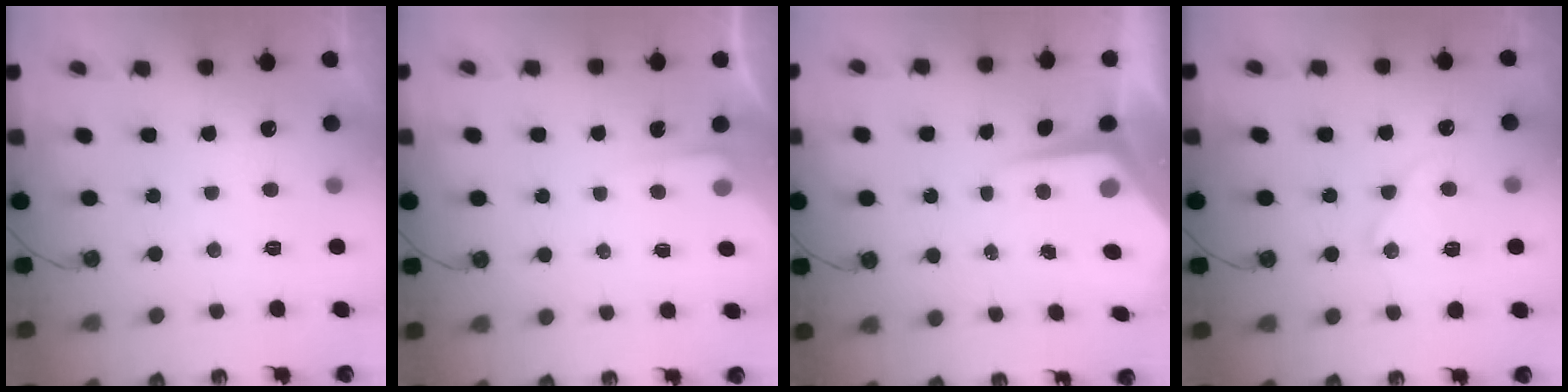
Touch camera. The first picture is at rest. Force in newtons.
{"total": 3.4, "press": 3.4, "slide": 0.4}
{"total": 7.2, "press": 7.2, "slide": 0.3}
{"total": 13.4, "press": 13.3, "slide": 1.2}